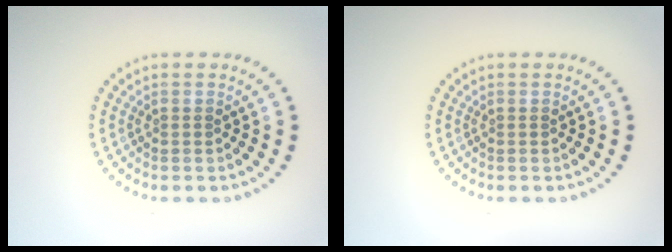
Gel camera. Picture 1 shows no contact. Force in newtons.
{"total": 0.0}